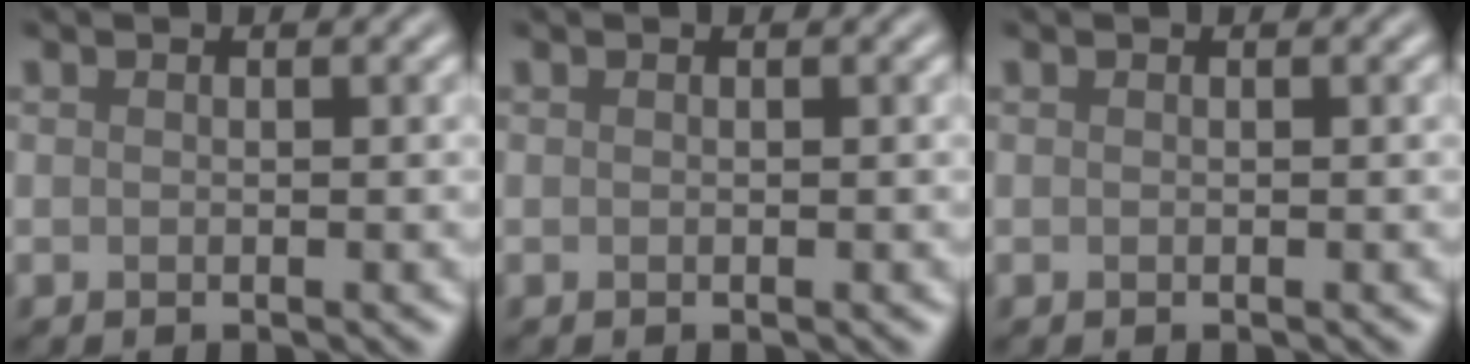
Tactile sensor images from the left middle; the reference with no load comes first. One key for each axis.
{"total": 0.0}
{"total": 0.0}